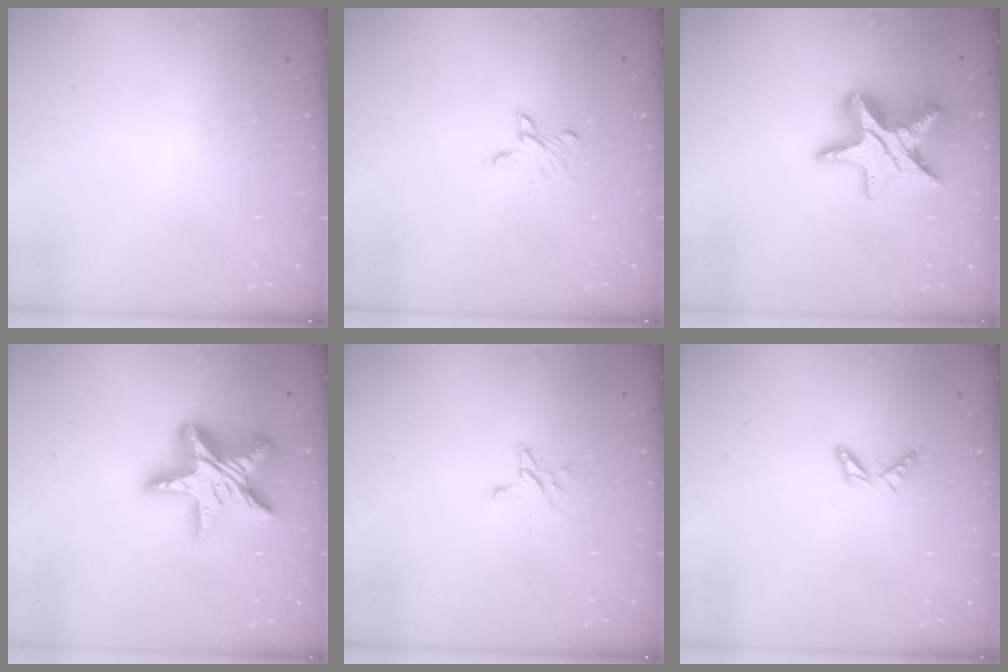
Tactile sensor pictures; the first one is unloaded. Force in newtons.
{"total": 4.9, "press": 4.9, "slide": 0.5}
{"total": 13.8, "press": 13.8, "slide": 1.0}
{"total": 19.9, "press": 19.9, "slide": 1.6}
{"total": 3.8, "press": 3.8, "slide": 0.3}
{"total": 4.7, "press": 4.7, "slide": 0.4}